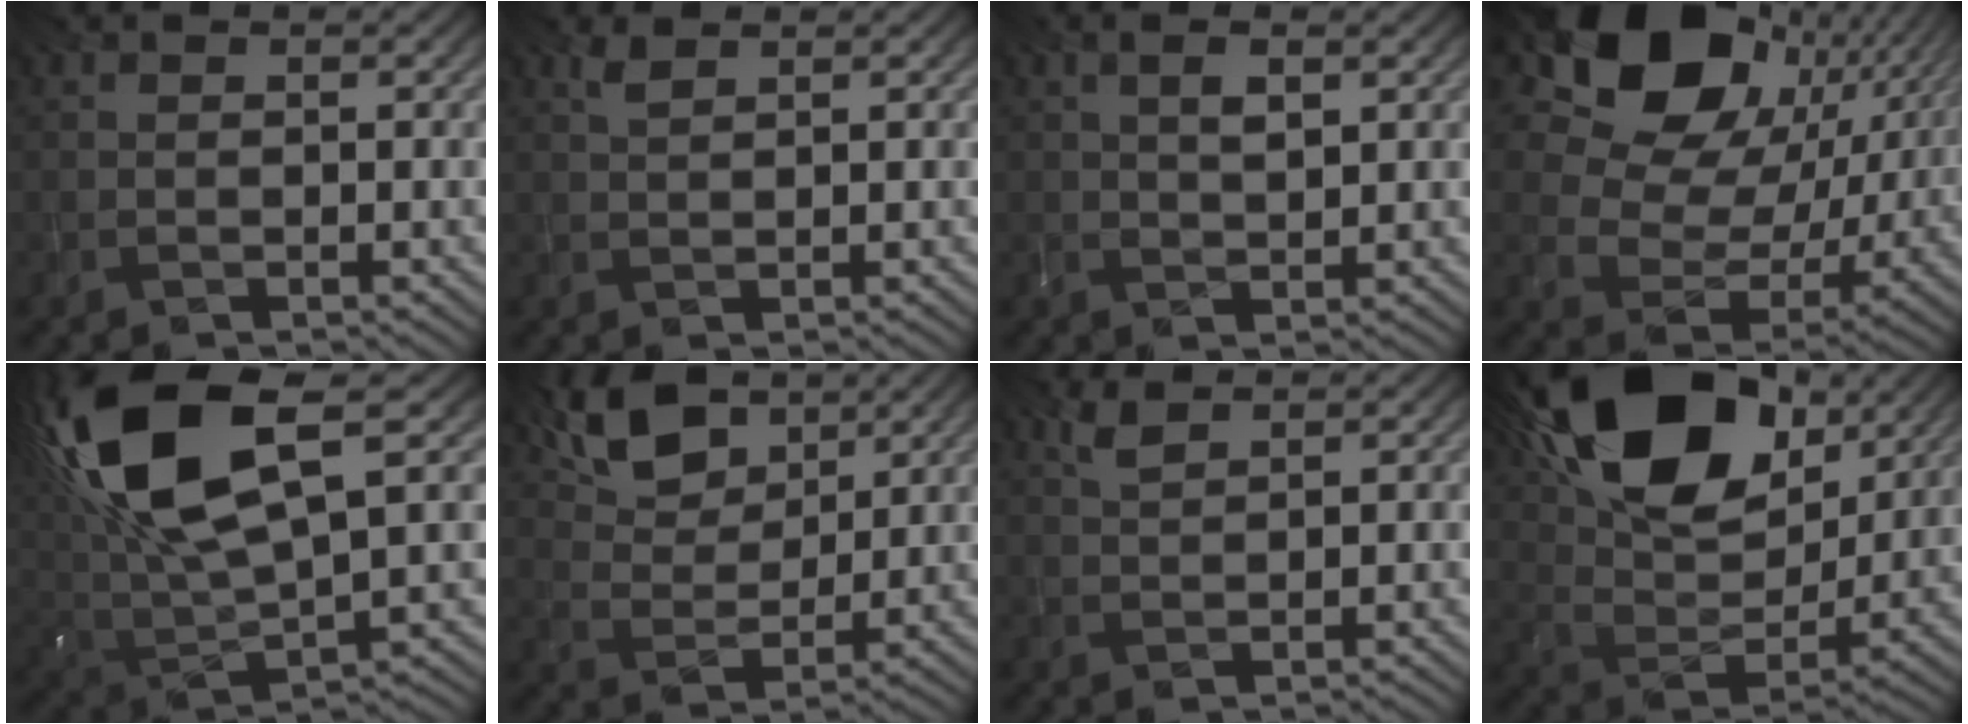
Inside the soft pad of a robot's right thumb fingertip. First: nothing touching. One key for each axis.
{"total": 1.4, "fx": 1.0, "fy": 0.3, "fz": 0.9, "tx": -0.026, "ty": 0.003, "tz": 0.021}
{"total": 2.8, "fx": 1.2, "fy": 1.1, "fz": 2.3, "tx": -0.048, "ty": 0.001, "tz": 0.024}
{"total": 19.9, "fx": 9.1, "fy": 13.2, "fz": 11.7, "tx": -0.230, "ty": 0.049, "tz": 0.147}
{"total": 18.0, "fx": 7.3, "fy": 7.4, "fz": 14.6, "tx": -0.343, "ty": 0.020, "tz": 0.138}
{"total": 8.7, "fx": 5.6, "fy": 4.7, "fz": 4.7, "tx": -0.110, "ty": 0.007, "tz": 0.105}
{"total": 2.0, "fx": 1.5, "fy": 0.5, "fz": 1.3, "tx": -0.035, "ty": 0.003, "tz": 0.033}
{"total": 19.1, "fx": 9.9, "fy": 10.8, "fz": 12.2, "tx": -0.241, "ty": 0.019, "tz": 0.161}